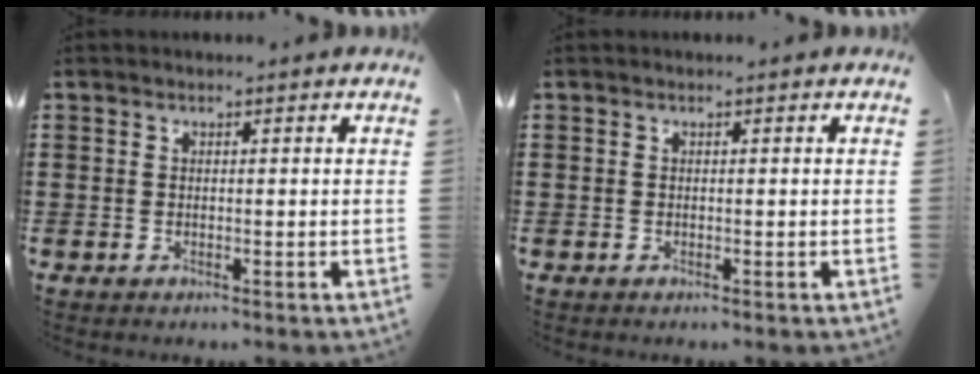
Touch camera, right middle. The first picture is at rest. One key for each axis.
{"total": 0.0}